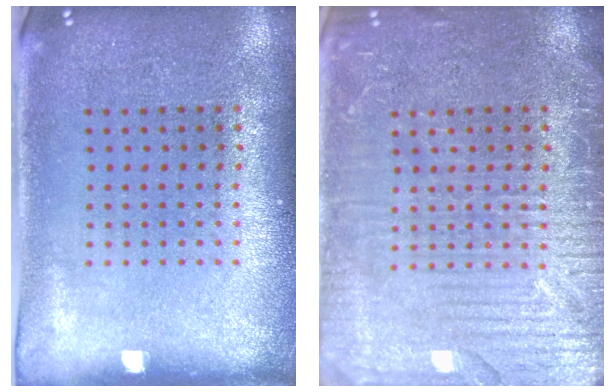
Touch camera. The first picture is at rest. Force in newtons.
{"total": 6.2, "press": 6.1, "slide": 0.8}